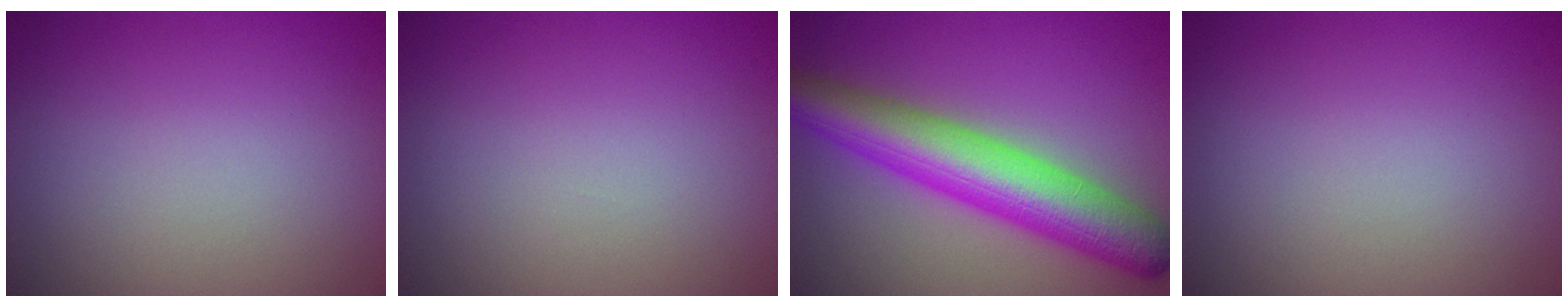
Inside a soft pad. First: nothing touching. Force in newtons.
{"total": 0.0}
{"total": 8.5, "press": 8.4, "slide": 0.2}
{"total": 0.0}